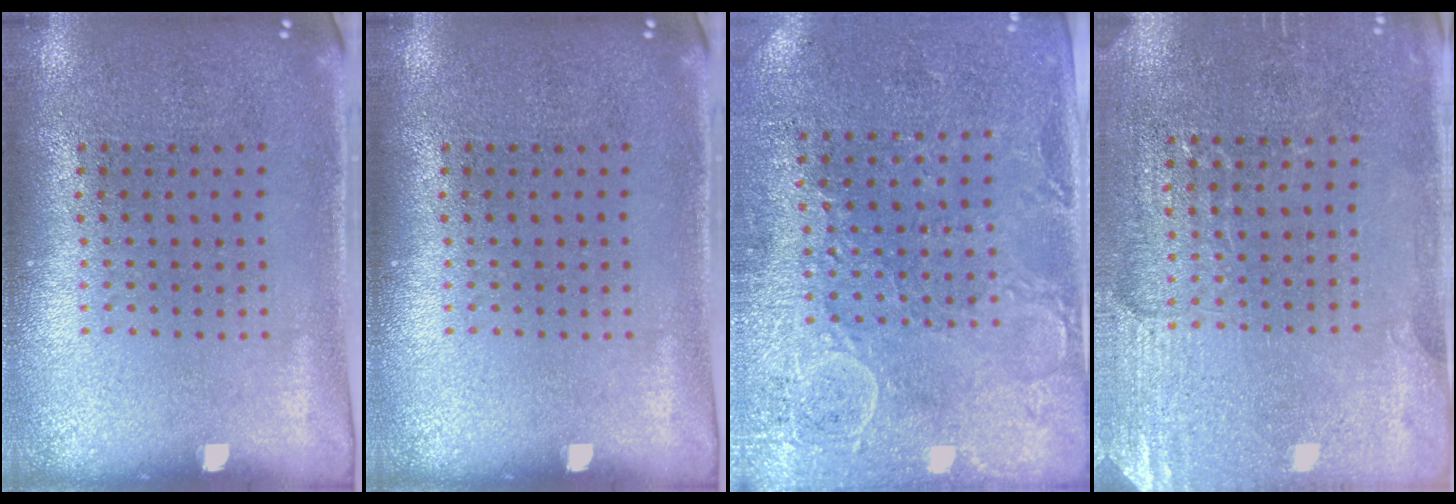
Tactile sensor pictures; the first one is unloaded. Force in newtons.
{"total": 0.0}
{"total": 2.8, "press": 2.7, "slide": 0.8}
{"total": 2.9, "press": 2.8, "slide": 0.6}